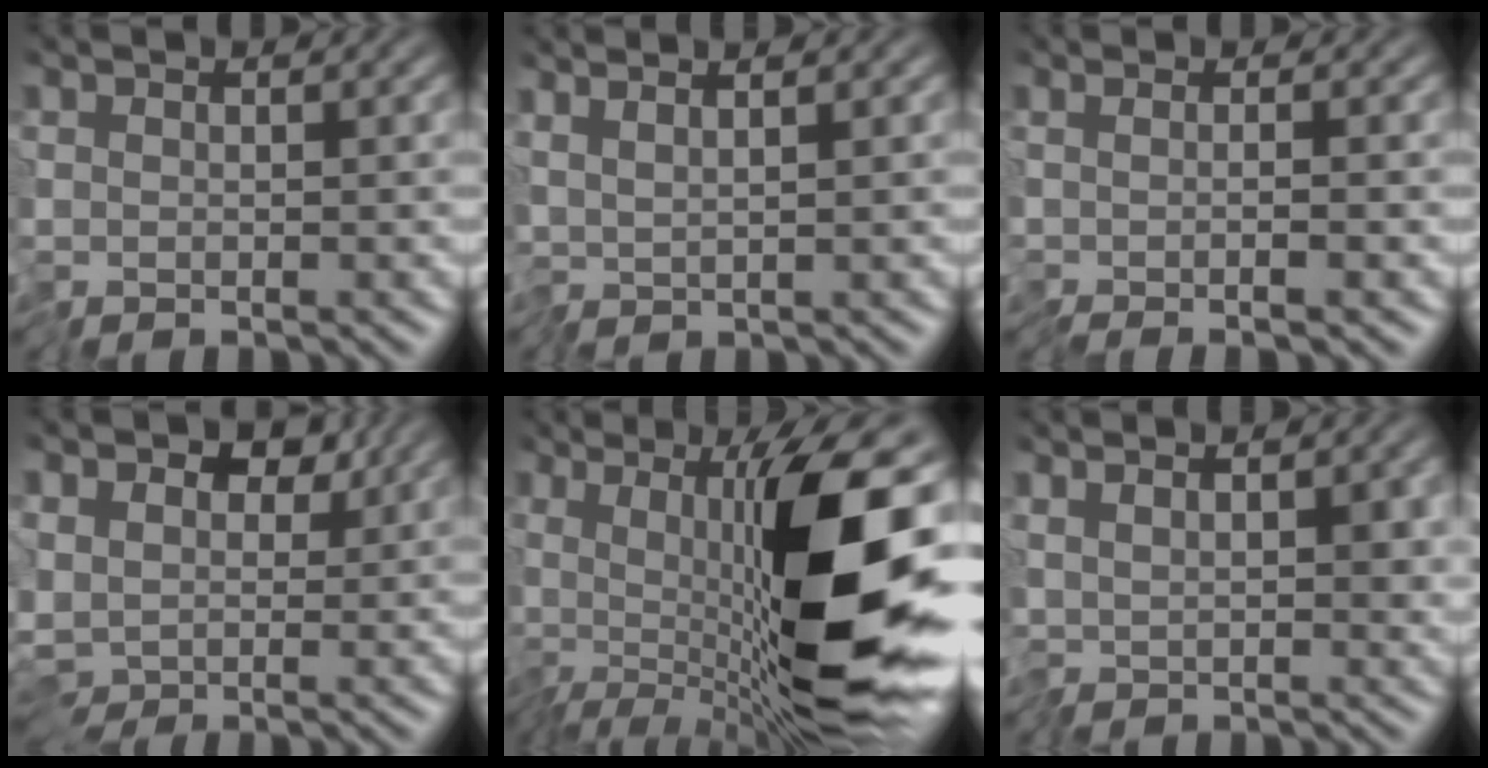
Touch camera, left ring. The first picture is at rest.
{"total": 1.5, "force": [0.8, -0.3, 1.3], "torque": [-0.029, 0.008, 0.015]}
{"total": 1.9, "force": [0.2, 0.4, 1.8], "torque": [-0.015, 0.011, -0.017]}
{"total": 7.2, "force": [1.9, 5.3, 4.4], "torque": [-0.084, 0.007, 0.027]}
{"total": 14.5, "force": [-1.5, 3.8, 13.9], "torque": [-0.211, 0.009, -0.034]}
{"total": 2.9, "force": [0.9, 0.8, 2.6], "torque": [-0.044, 0.001, 0.013]}